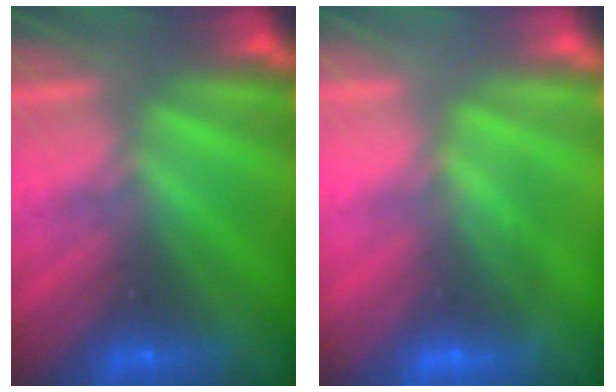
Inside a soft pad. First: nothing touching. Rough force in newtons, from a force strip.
{"total": 2.7}